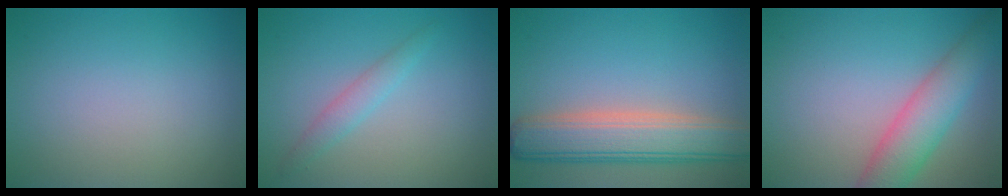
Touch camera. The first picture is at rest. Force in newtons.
{"total": 1.7, "press": 1.7, "slide": 0.0}
{"total": 6.9, "press": 6.9, "slide": 0.5}
{"total": 5.2, "press": 5.2, "slide": 0.3}